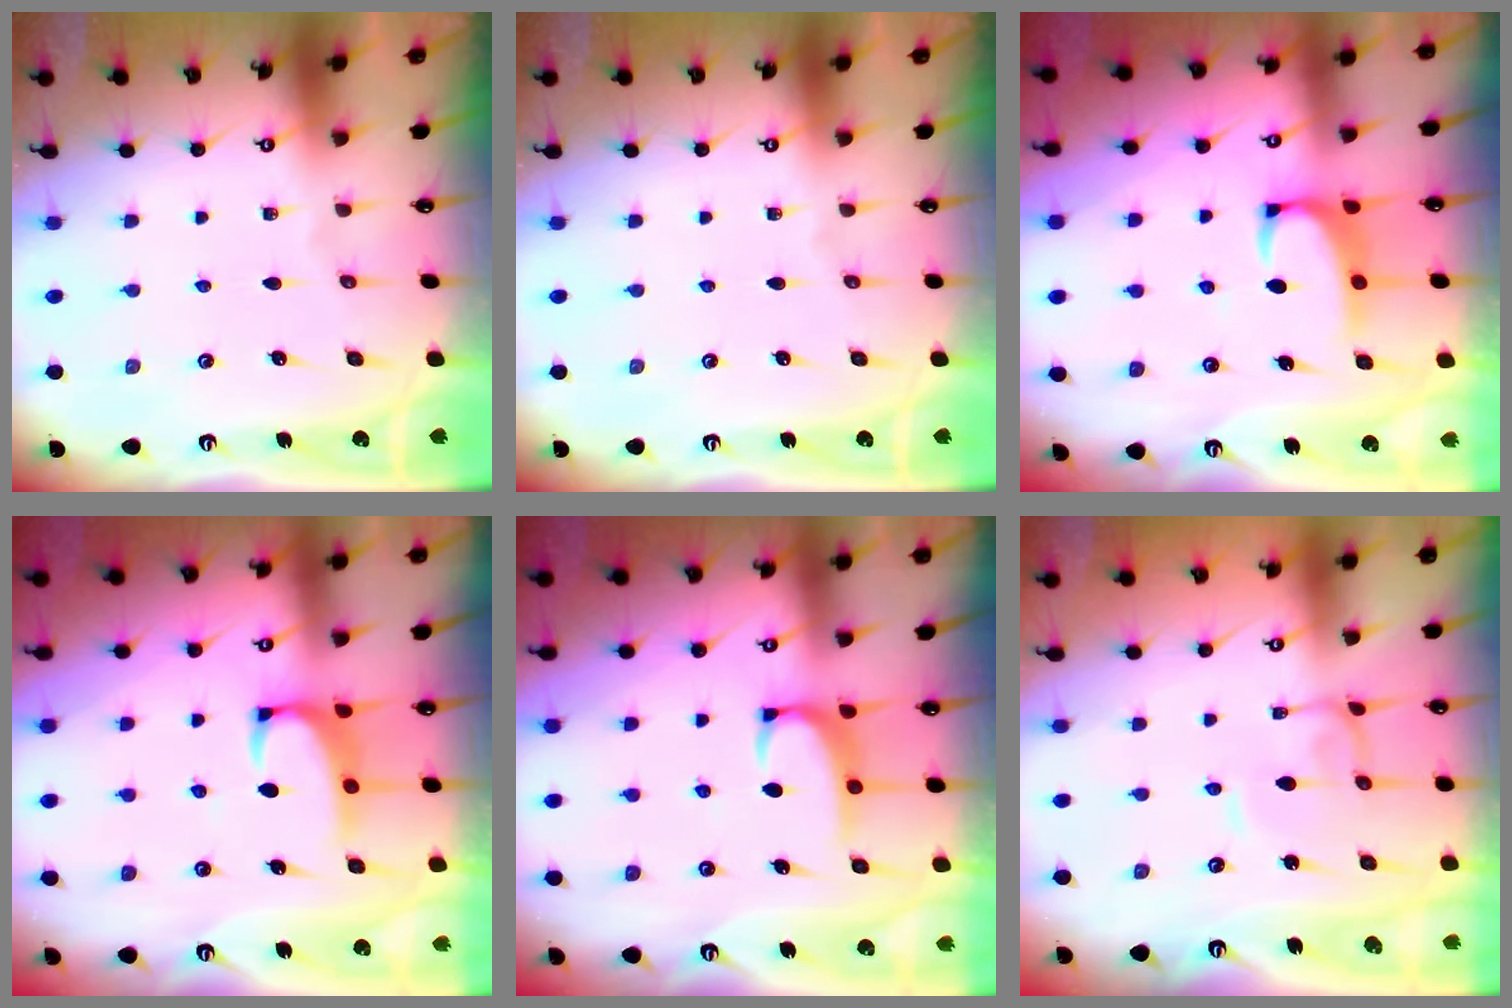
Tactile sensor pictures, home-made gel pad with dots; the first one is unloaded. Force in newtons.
{"total": 0.0}
{"total": 2.4, "press": 2.3, "slide": 0.8}
{"total": 2.4, "press": 2.3, "slide": 0.8}
{"total": 2.2, "press": 2.1, "slide": 0.6}
{"total": 1.6, "press": 1.5, "slide": 0.1}